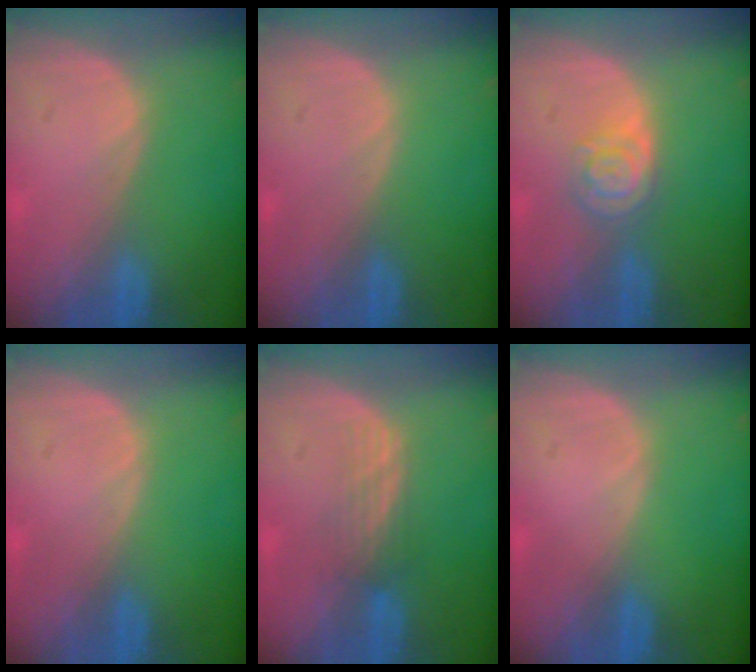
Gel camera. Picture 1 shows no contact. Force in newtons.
{"total": 0.0}
{"total": 4.3, "press": 3.8, "slide": 2.0}
{"total": 0.0}
{"total": 3.2, "press": 2.7, "slide": 1.7}
{"total": 0.0}